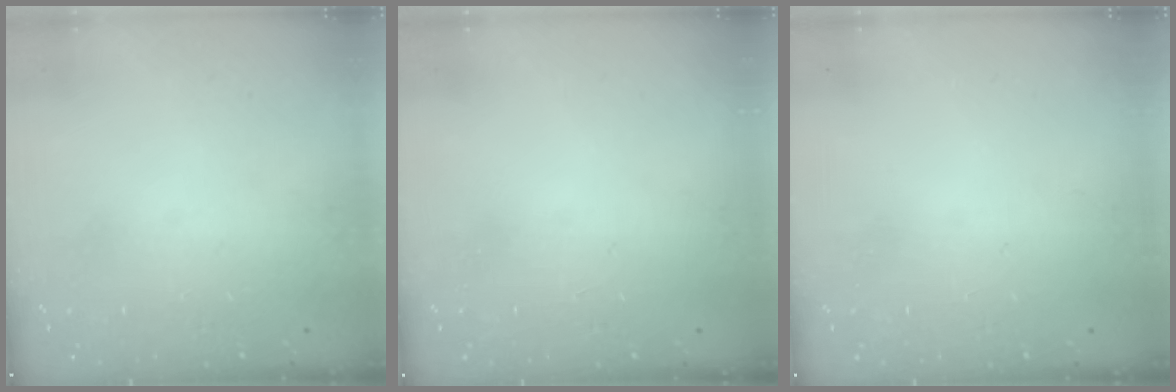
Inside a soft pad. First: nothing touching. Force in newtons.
{"total": 0.9, "press": 0.0, "slide": 0.9}
{"total": 0.0}